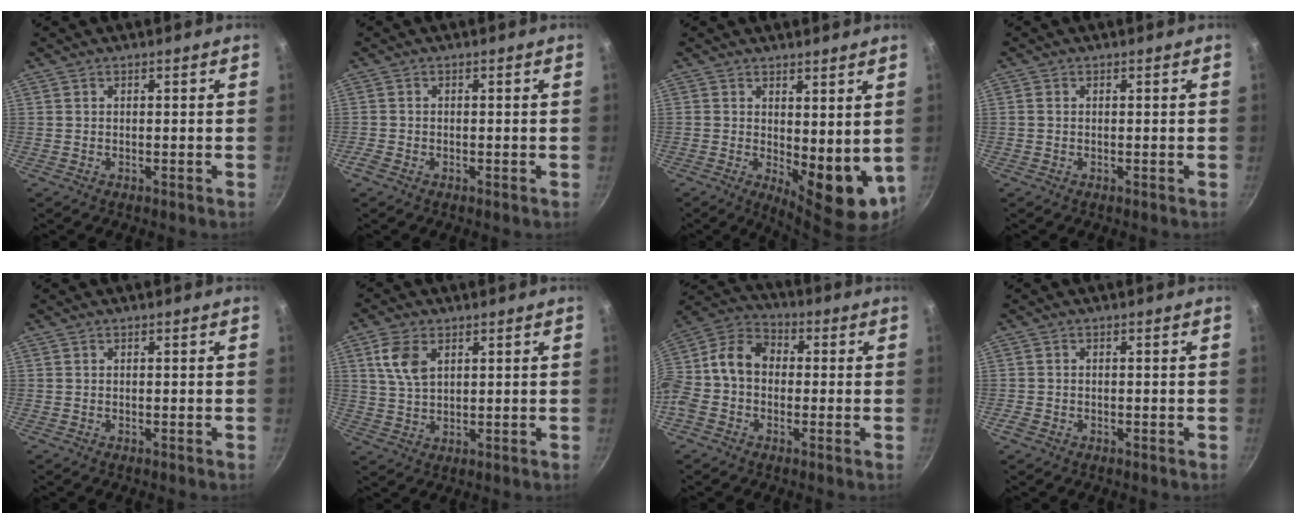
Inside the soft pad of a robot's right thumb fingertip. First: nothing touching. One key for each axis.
{"total": 1.5, "fx": -0.9, "fy": 0.9, "fz": 0.7, "tx": -0.020, "ty": 0.001, "tz": -0.023}
{"total": 10.1, "fx": 0.9, "fy": 4.8, "fz": 8.8, "tx": -0.096, "ty": -0.021, "tz": 0.025}
{"total": 0.7, "fx": -0.1, "fy": 0.6, "fz": 0.4, "tx": -0.006, "ty": 0.003, "tz": -0.003}
{"total": 0.0}
{"total": 6.9, "fx": 2.7, "fy": 4.1, "fz": 4.8, "tx": -0.090, "ty": -0.007, "tz": 0.053}
{"total": 12.2, "fx": -0.8, "fy": 9.3, "fz": 7.8, "tx": -0.126, "ty": 0.044, "tz": -0.041}
{"total": 1.5, "fx": -0.7, "fy": 1.2, "fz": 0.7, "tx": -0.015, "ty": 0.001, "tz": -0.014}